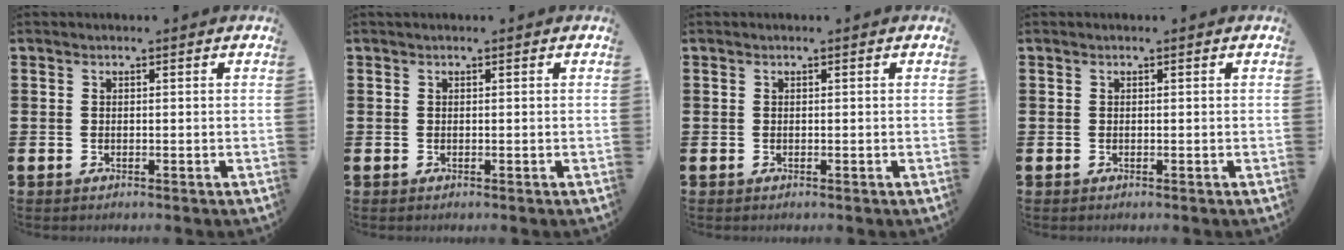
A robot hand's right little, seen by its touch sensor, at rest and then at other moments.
{"total": 0.0}
{"total": 0.0}
{"total": 0.0}